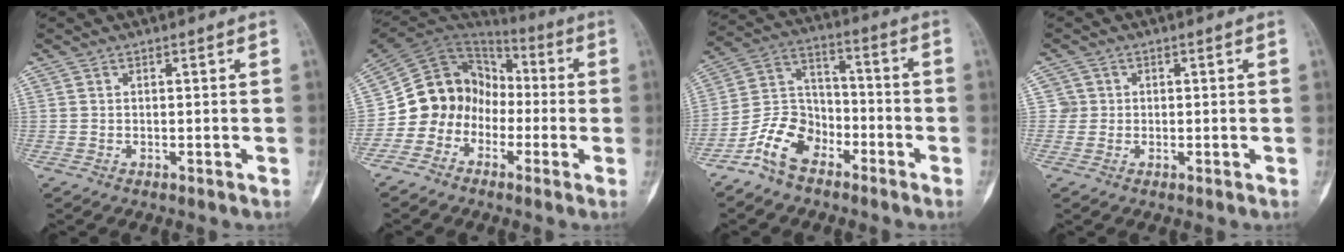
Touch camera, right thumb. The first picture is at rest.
{"total": 13.4, "force": [-4.4, 11.8, 4.6], "torque": [-0.052, 0.086, -0.086]}
{"total": 10.7, "force": [-6.8, 6.7, 4.8], "torque": [-0.077, 0.063, -0.142]}
{"total": 2.1, "force": [0.3, 2.0, -0.2], "torque": [0.023, 0.006, 0.000]}